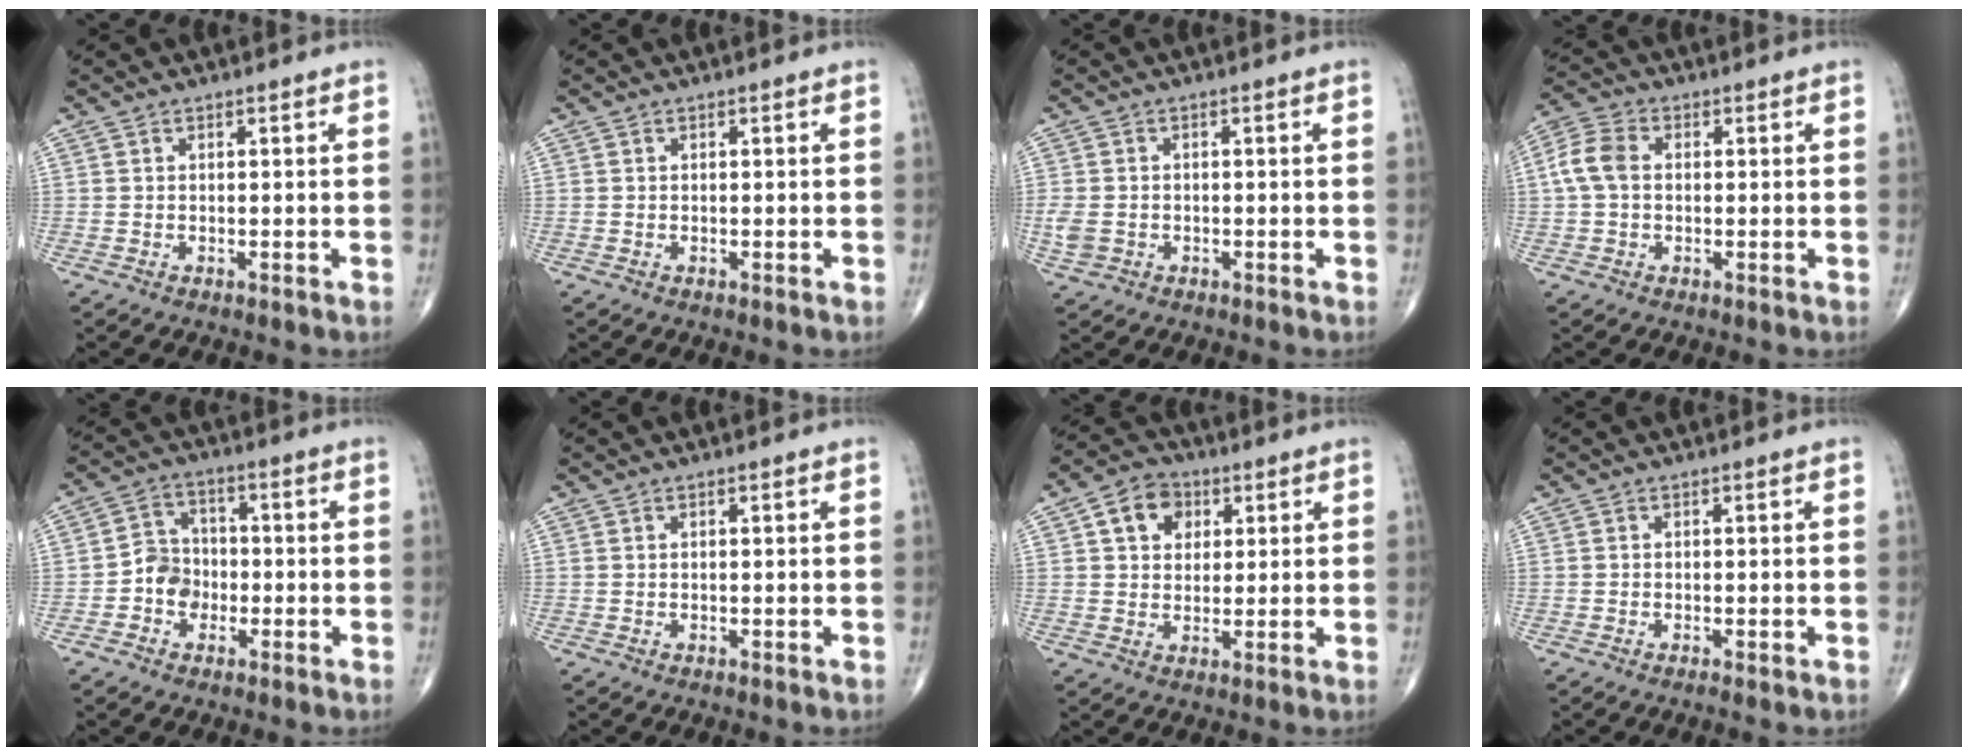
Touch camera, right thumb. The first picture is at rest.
{"total": 0.0}
{"total": 3.8, "force": [-0.9, 3.0, 2.1], "torque": [-0.052, 0.005, -0.014]}
{"total": 6.2, "force": [0.4, 4.4, 4.4], "torque": [-0.098, 0.019, 0.001]}
{"total": 6.3, "force": [-1.8, 5.4, 2.6], "torque": [-0.018, 0.024, -0.044]}
{"total": 0.0}
{"total": 7.8, "force": [2.6, 6.1, 4.1], "torque": [-0.040, 0.000, 0.036]}
{"total": 0.8, "force": [-0.4, 0.1, 0.7], "torque": [-0.016, -0.002, -0.008]}